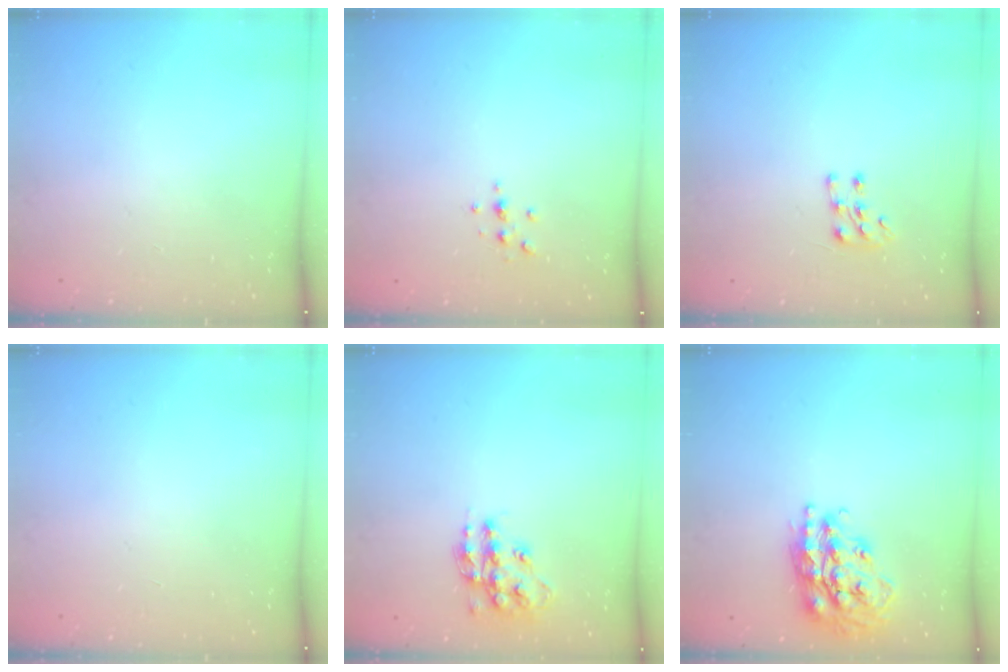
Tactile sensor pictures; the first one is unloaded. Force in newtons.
{"total": 2.3, "press": 2.3, "slide": 0.2}
{"total": 6.3, "press": 6.1, "slide": 1.6}
{"total": 0.0}
{"total": 13.8, "press": 13.8, "slide": 0.8}
{"total": 19.2, "press": 19.1, "slide": 1.6}